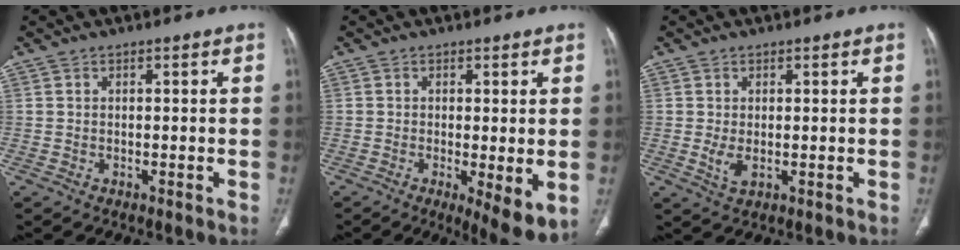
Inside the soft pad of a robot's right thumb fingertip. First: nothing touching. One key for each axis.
{"total": 7.1, "fx": -1.3, "fy": 2.0, "fz": 6.7, "tx": -0.105, "ty": -0.026, "tz": -0.020}
{"total": 2.6, "fx": -0.1, "fy": 1.3, "fz": 2.3, "tx": -0.048, "ty": -0.010, "tz": 0.005}